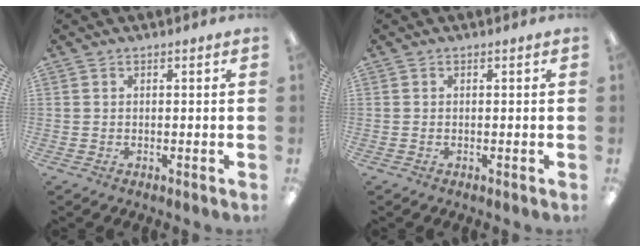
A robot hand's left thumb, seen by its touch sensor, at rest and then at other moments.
{"total": 0.0}